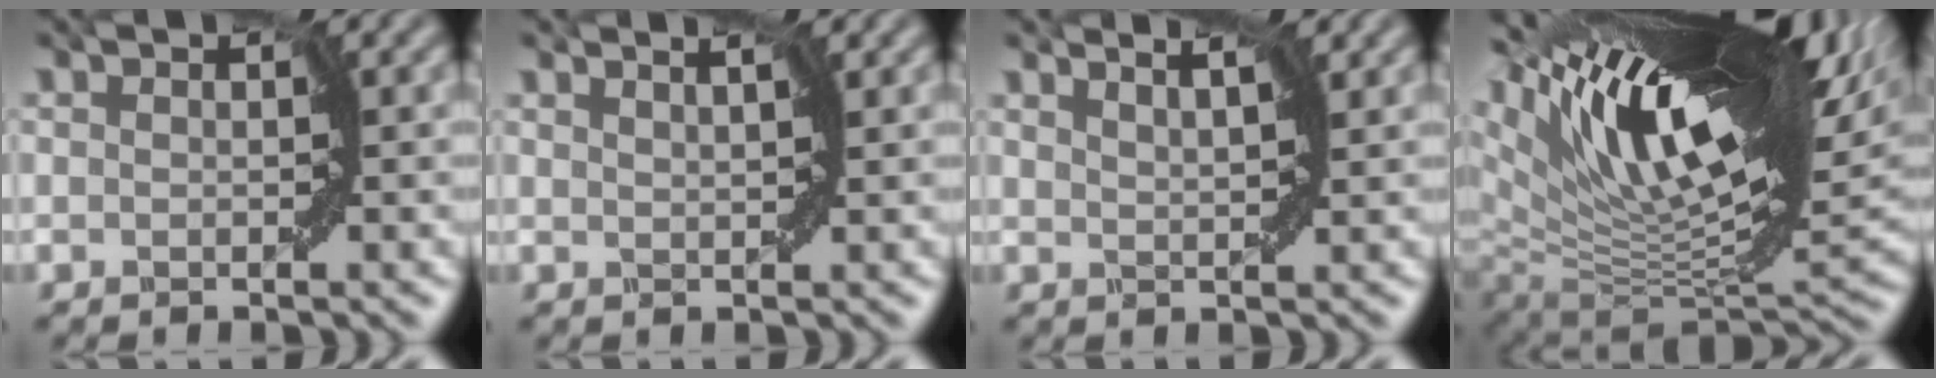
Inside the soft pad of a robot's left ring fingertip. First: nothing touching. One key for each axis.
{"total": 1.7, "fx": 1.6, "fy": -0.1, "fz": 0.7, "tx": -0.002, "ty": -0.001, "tz": 0.010}
{"total": 3.3, "fx": 2.8, "fy": 0.7, "fz": 1.6, "tx": -0.015, "ty": 0.013, "tz": 0.013}
{"total": 17.7, "fx": 7.9, "fy": 5.5, "fz": 14.8, "tx": -0.245, "ty": 0.030, "tz": 0.131}